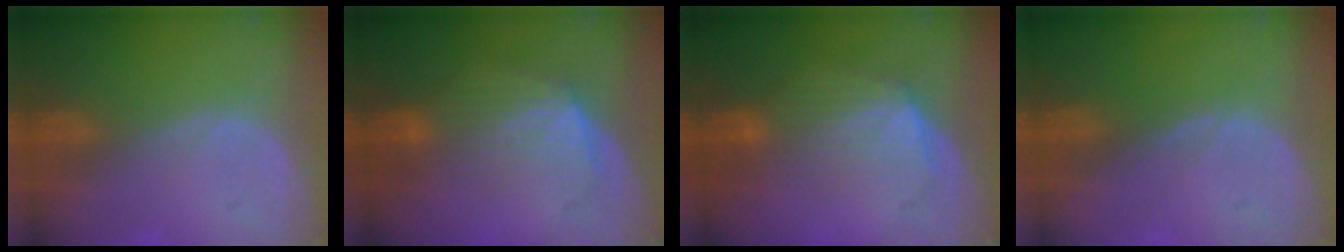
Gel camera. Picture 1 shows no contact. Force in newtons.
{"total": 6.4, "press": 6.4, "slide": 1.0}
{"total": 6.4, "press": 6.4, "slide": 1.0}
{"total": 0.0}